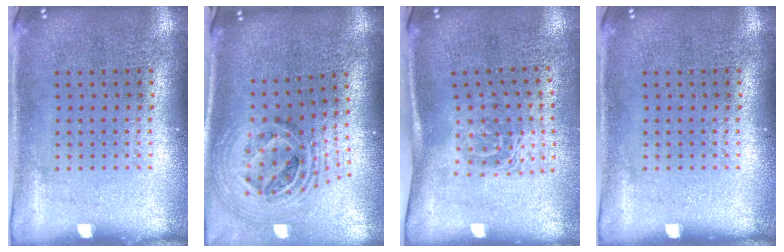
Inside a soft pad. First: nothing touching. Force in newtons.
{"total": 2.0, "press": 1.6, "slide": 1.3}
{"total": 1.7, "press": 1.1, "slide": 1.3}
{"total": 0.0}